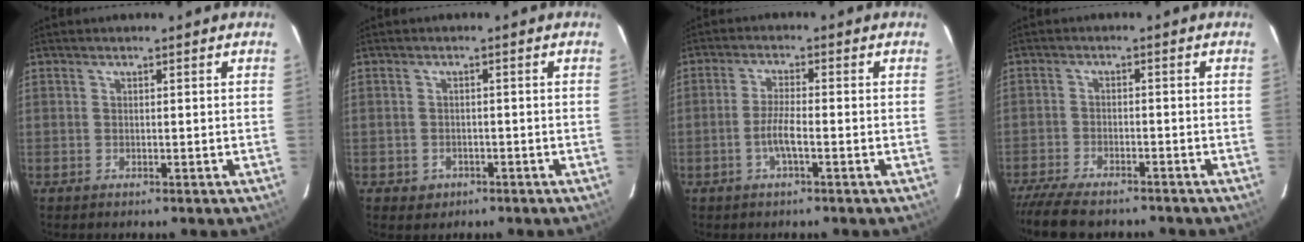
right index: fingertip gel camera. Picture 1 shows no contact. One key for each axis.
{"total": 2.9, "fx": -1.3, "fy": 2.5, "fz": 0.6, "tx": -0.018, "ty": 0.004, "tz": -0.012}
{"total": 4.0, "fx": -1.6, "fy": 0.4, "fz": 3.6, "tx": -0.077, "ty": 0.000, "tz": -0.033}
{"total": 11.4, "fx": -9.7, "fy": 3.1, "fz": 5.0, "tx": -0.123, "ty": -0.032, "tz": -0.165}